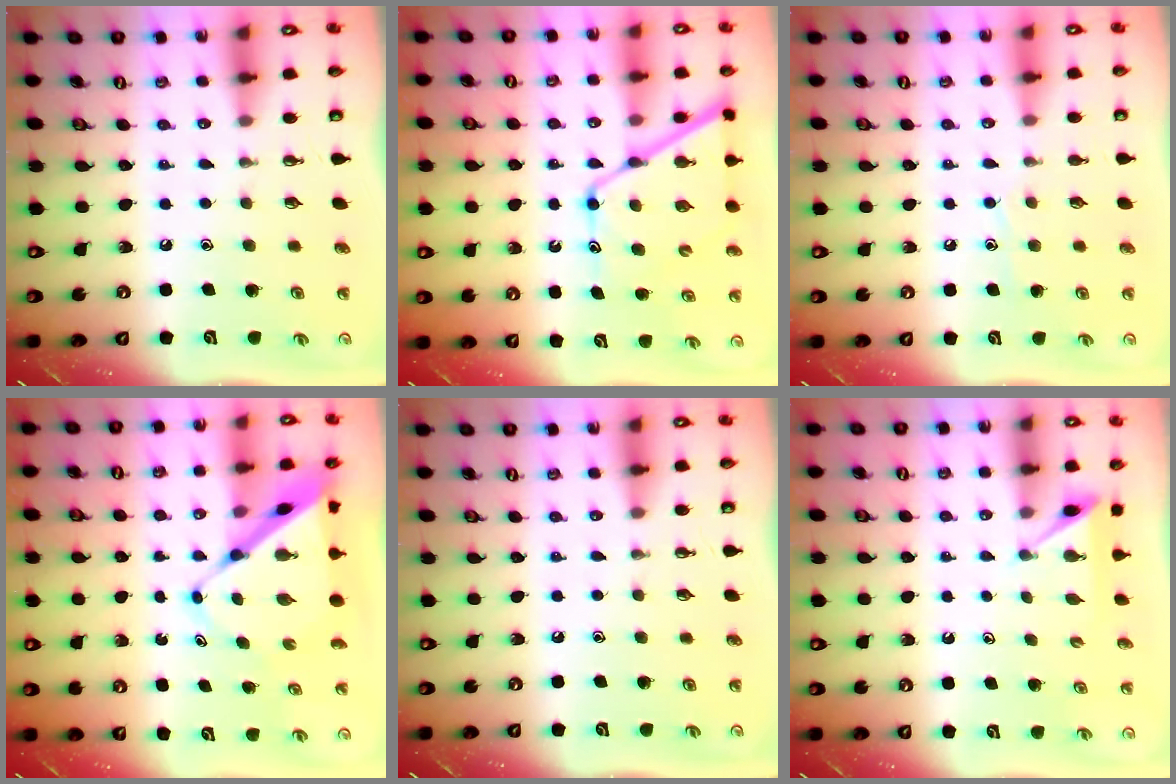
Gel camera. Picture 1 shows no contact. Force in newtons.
{"total": 13.8, "press": 13.7, "slide": 1.3}
{"total": 7.7, "press": 7.6, "slide": 0.5}
{"total": 9.2, "press": 9.2, "slide": 0.9}
{"total": 0.0}
{"total": 3.9, "press": 3.8, "slide": 0.5}